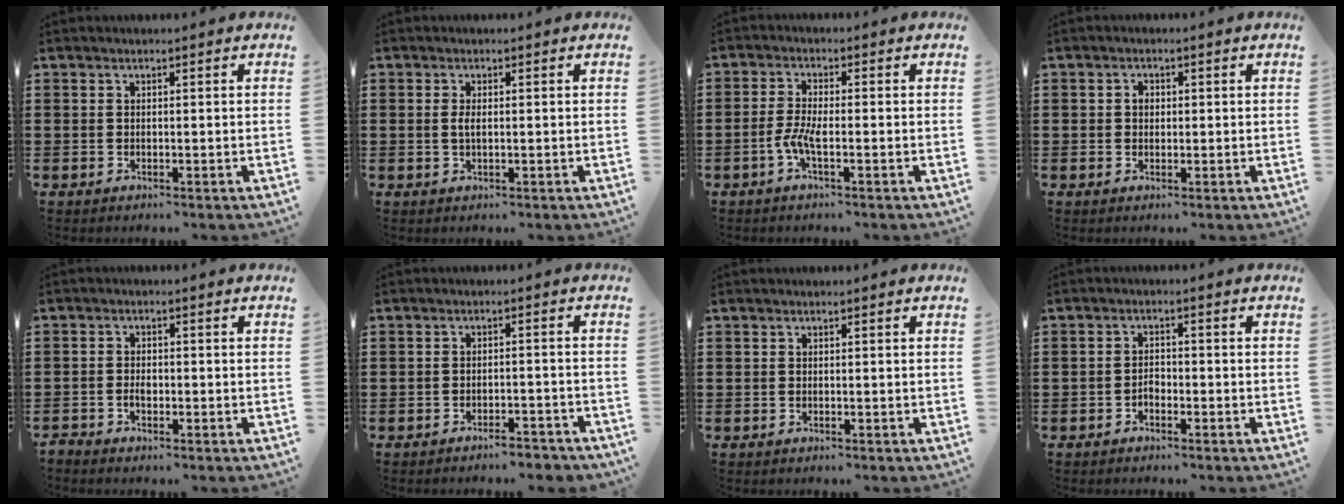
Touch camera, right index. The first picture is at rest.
{"total": 1.6, "force": [0.0, 0.5, 1.5], "torque": [-0.029, 0.002, -0.001]}
{"total": 3.7, "force": [-1.5, 0.8, 3.3], "torque": [-0.077, -0.006, -0.034]}
{"total": 1.3, "force": [0.2, 1.1, 0.8], "torque": [-0.017, 0.008, 0.003]}
{"total": 1.6, "force": [-0.8, 0.9, 1.1], "torque": [-0.022, 0.002, -0.017]}
{"total": 3.0, "force": [-2.9, 0.3, 0.8], "torque": [-0.016, 0.002, -0.060]}
{"total": 0.0}
{"total": 1.8, "force": [-1.0, 1.0, 1.0], "torque": [-0.023, 0.002, -0.020]}